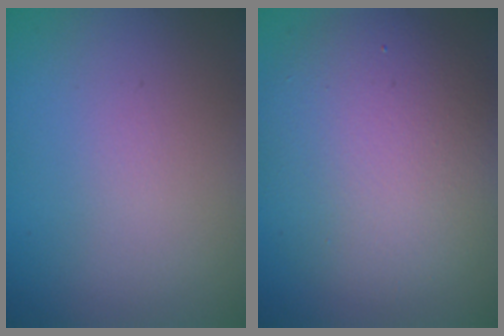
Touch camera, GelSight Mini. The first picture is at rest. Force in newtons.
{"total": 8.5, "press": 8.4, "slide": 0.9}